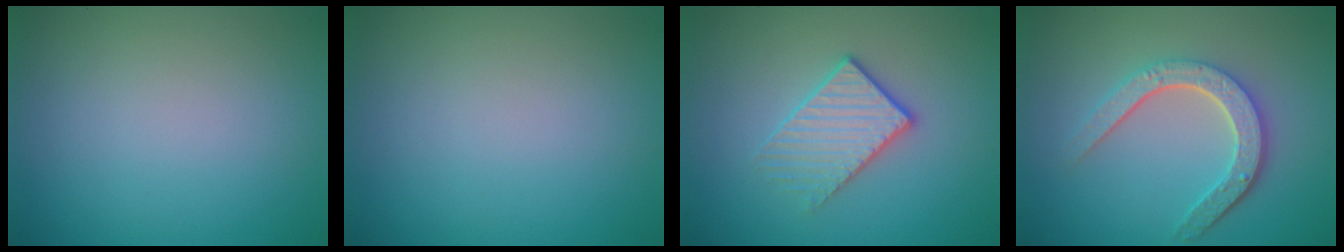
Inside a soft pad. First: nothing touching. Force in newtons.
{"total": 0.0}
{"total": 3.1, "press": 2.8, "slide": 1.3}
{"total": 4.7, "press": 3.7, "slide": 3.0}